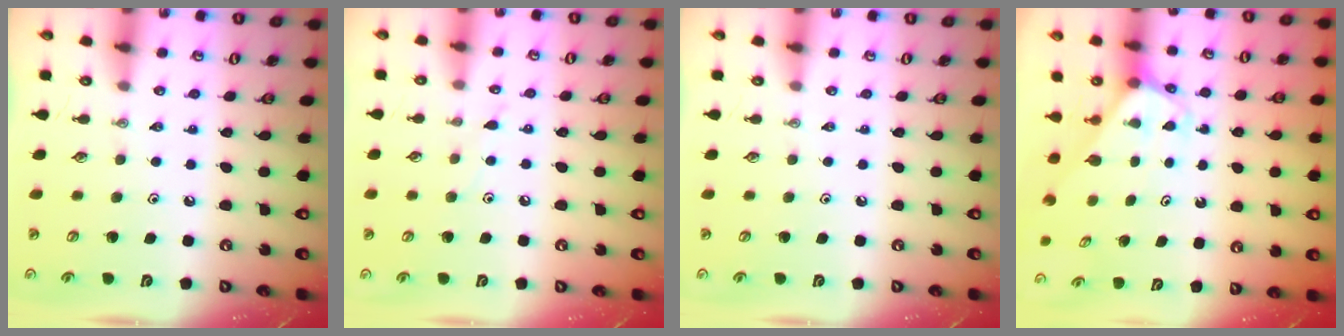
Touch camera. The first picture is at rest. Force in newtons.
{"total": 4.8, "press": 4.8, "slide": 0.2}
{"total": 0.0}
{"total": 2.7, "press": 2.7, "slide": 0.2}